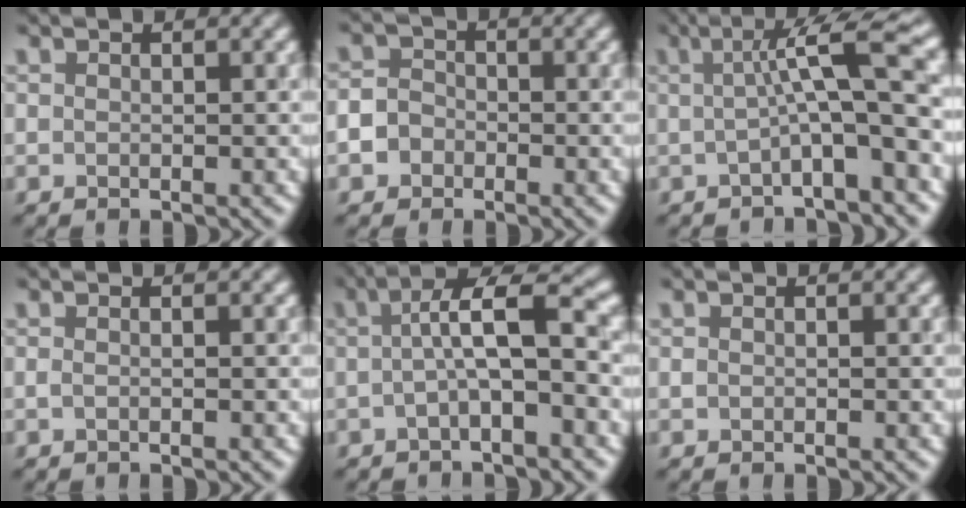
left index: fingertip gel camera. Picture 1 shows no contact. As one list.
[{"total": 2.4, "force": [-1.0, 2.0, 0.8], "torque": [0.001, 0.006, -0.022]}, {"total": 7.0, "force": [0.2, 1.2, 6.9], "torque": [-0.093, 0.022, -0.005]}, {"total": 0.6, "force": [-0.2, 0.2, 0.5], "torque": [-0.008, -0.001, -0.007]}, {"total": 4.5, "force": [-0.1, 1.0, 4.4], "torque": [-0.074, 0.024, -0.009]}, {"total": 0.0}]